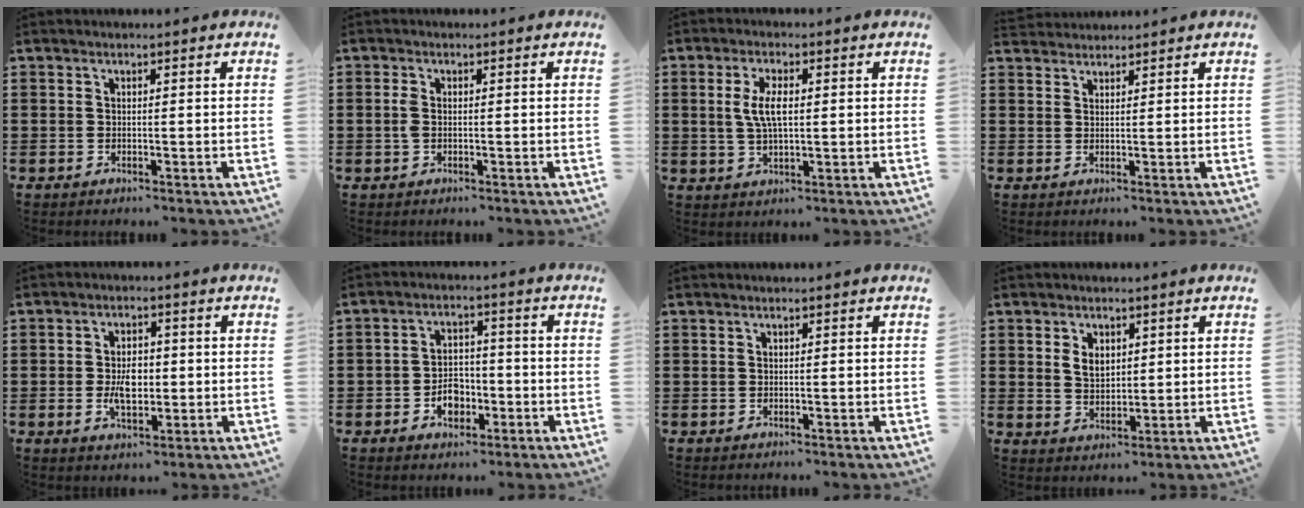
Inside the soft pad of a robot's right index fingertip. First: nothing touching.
{"total": 1.8, "force": [-0.1, 0.9, 1.6], "torque": [-0.040, 0.000, -0.006]}
{"total": 5.4, "force": [0.6, 2.0, 5.0], "torque": [-0.107, 0.006, 0.005]}
{"total": 1.7, "force": [1.7, 0.2, -0.4], "torque": [0.004, 0.004, 0.034]}
{"total": 5.2, "force": [-0.5, 3.0, 4.2], "torque": [-0.078, 0.003, -0.012]}
{"total": 4.8, "force": [-1.9, 3.4, 2.8], "torque": [-0.037, 0.001, -0.039]}
{"total": 0.0}
{"total": 3.5, "force": [1.2, 2.3, 2.3], "torque": [-0.044, 0.005, 0.019]}